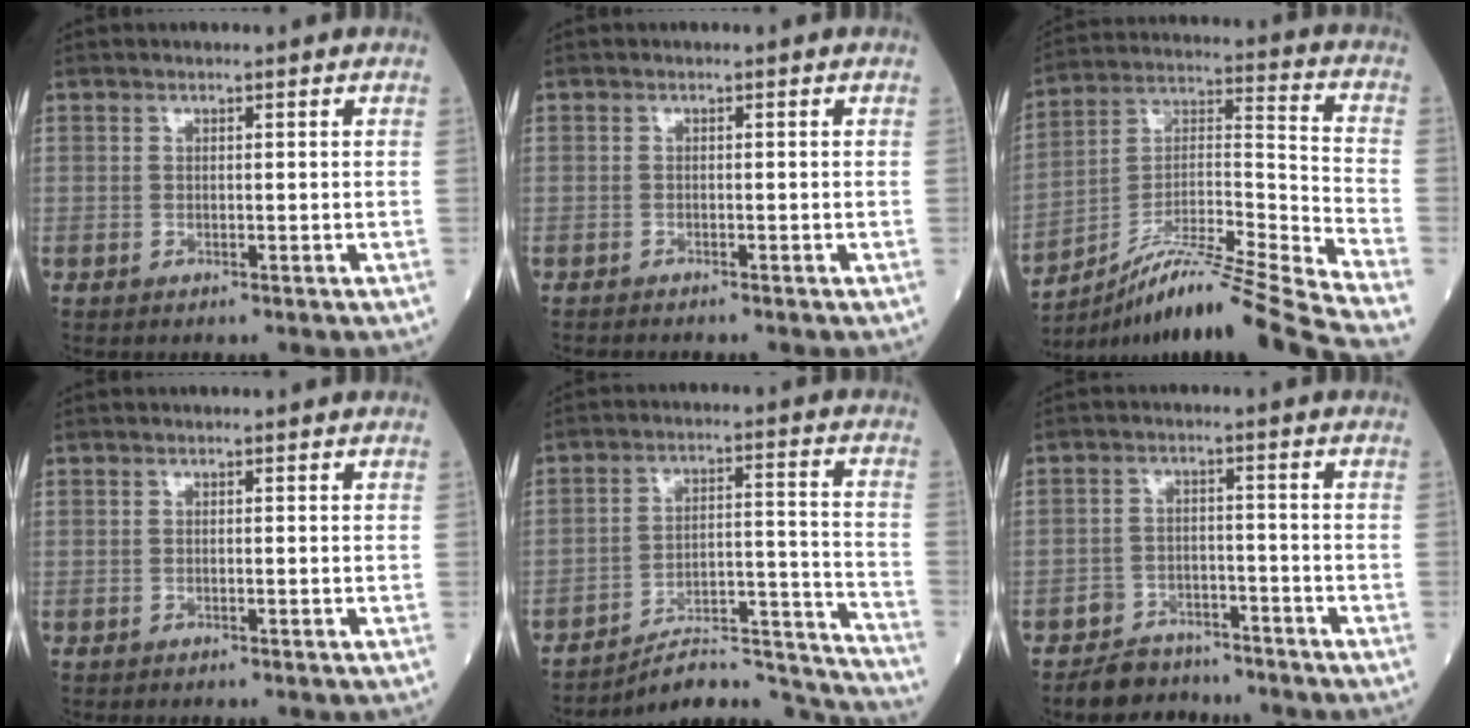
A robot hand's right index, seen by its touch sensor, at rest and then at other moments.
{"total": 1.2, "force": [-1.1, -0.1, 0.4], "torque": [-0.007, -0.001, -0.017]}
{"total": 21.0, "force": [-17.3, -2.4, 11.6], "torque": [-0.182, 0.008, -0.304]}
{"total": 0.0}
{"total": 15.3, "force": [-15.1, -0.3, 2.5], "torque": [-0.014, 0.047, -0.225]}
{"total": 5.8, "force": [-4.9, 3.0, 0.1], "torque": [0.003, 0.010, -0.084]}